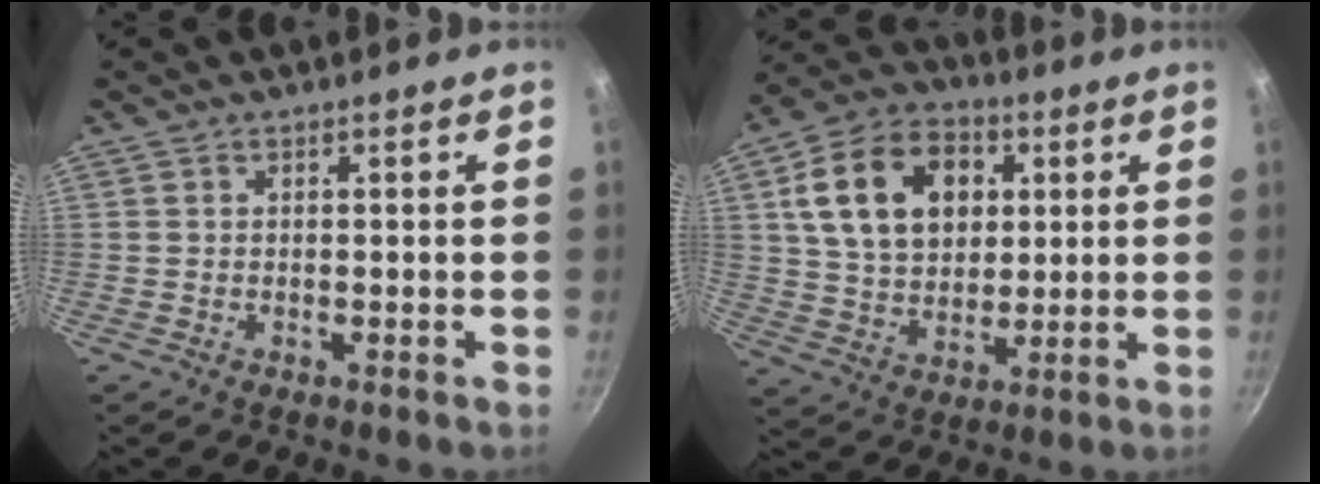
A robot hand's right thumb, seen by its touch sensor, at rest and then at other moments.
{"total": 17.9, "force": [4.6, 12.9, 11.5], "torque": [-0.174, 0.005, 0.076]}